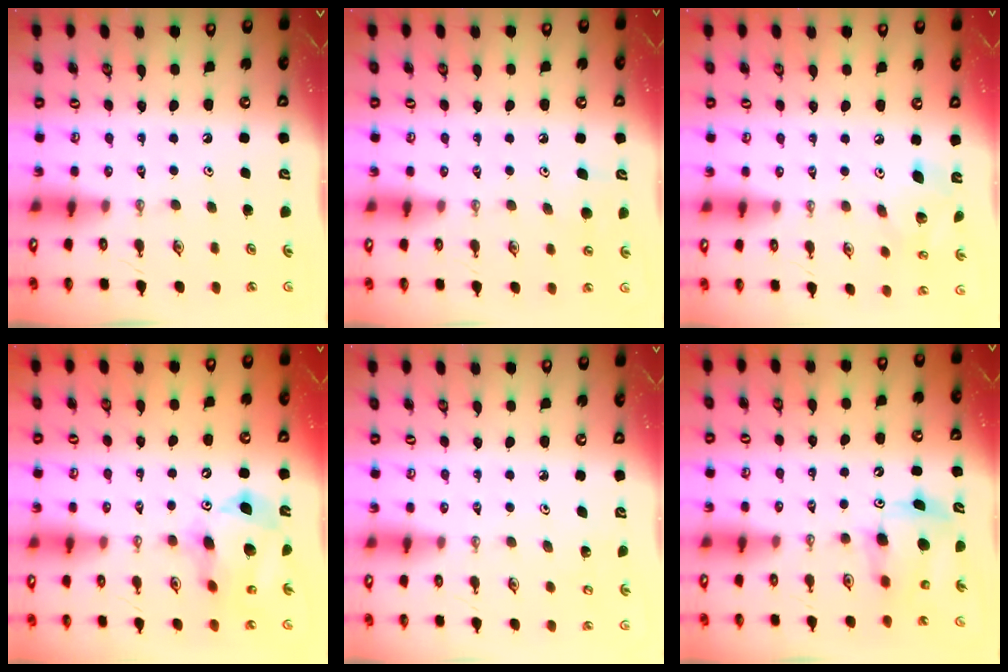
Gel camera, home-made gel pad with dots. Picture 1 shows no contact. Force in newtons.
{"total": 7.2, "press": 7.2, "slide": 0.8}
{"total": 10.5, "press": 10.5, "slide": 1.0}
{"total": 14.5, "press": 14.5, "slide": 1.2}
{"total": 2.0, "press": 2.0, "slide": 0.2}
{"total": 7.5, "press": 7.5, "slide": 0.3}